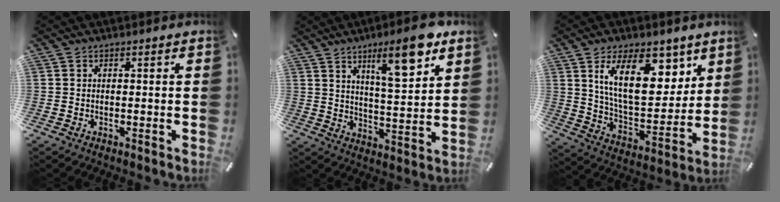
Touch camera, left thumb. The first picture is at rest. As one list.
[{"total": 13.7, "force": [8.6, 3.8, 9.9], "torque": [-0.136, -0.051, 0.136]}, {"total": 19.2, "force": [9.7, 10.1, 13.2], "torque": [-0.221, -0.031, 0.167]}]